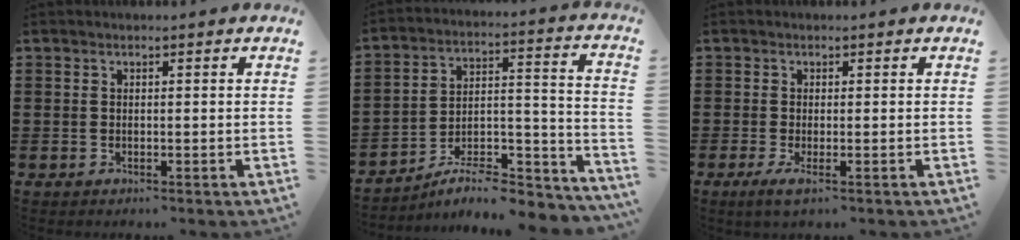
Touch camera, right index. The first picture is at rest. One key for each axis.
{"total": 7.3, "fx": -6.2, "fy": 1.9, "fz": 3.3, "tx": -0.041, "ty": 0.008, "tz": -0.118}
{"total": 1.5, "fx": -0.8, "fy": 0.0, "fz": 1.3, "tx": -0.029, "ty": -0.007, "tz": -0.016}